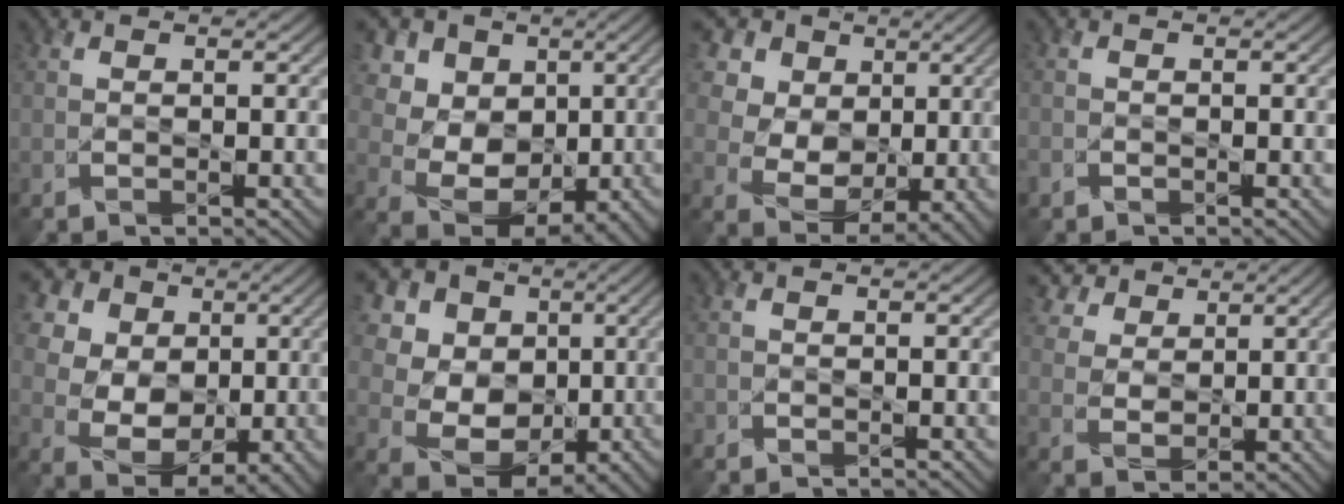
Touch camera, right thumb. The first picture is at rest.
{"total": 13.3, "force": [2.8, 11.2, 6.6], "torque": [-0.198, 0.026, 0.052]}
{"total": 12.7, "force": [4.6, 10.2, 6.1], "torque": [-0.188, 0.023, 0.103]}
{"total": 1.0, "force": [-0.8, 0.7, -0.1], "torque": [0.005, -0.007, -0.020]}
{"total": 13.3, "force": [3.7, 10.7, 7.0], "torque": [-0.196, 0.029, 0.075]}
{"total": 14.6, "force": [2.9, 12.4, 7.2], "torque": [-0.220, 0.032, 0.061]}
{"total": 0.7, "force": [-0.5, 0.3, -0.2], "torque": [0.010, -0.004, -0.015]}
{"total": 6.3, "force": [3.7, 4.5, 2.6], "torque": [-0.086, -0.004, 0.074]}